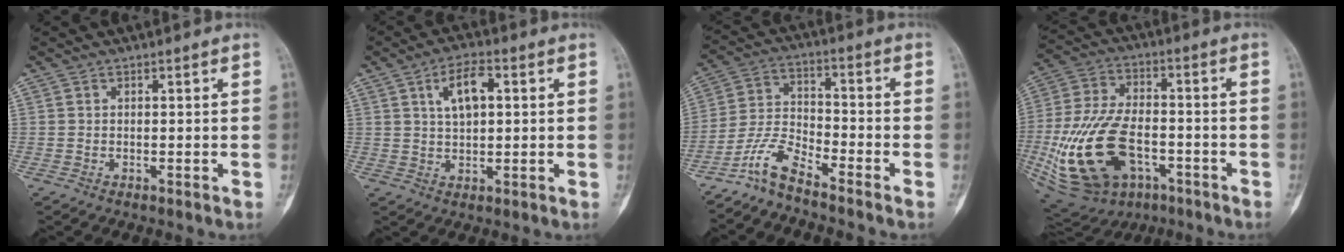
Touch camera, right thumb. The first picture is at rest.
{"total": 7.0, "force": [2.1, 3.3, 5.8], "torque": [-0.098, 0.003, 0.038]}
{"total": 7.1, "force": [-6.1, 1.3, 3.4], "torque": [-0.080, 0.050, -0.130]}
{"total": 23.7, "force": [-6.8, 14.7, 17.3], "torque": [-0.369, 0.015, -0.098]}